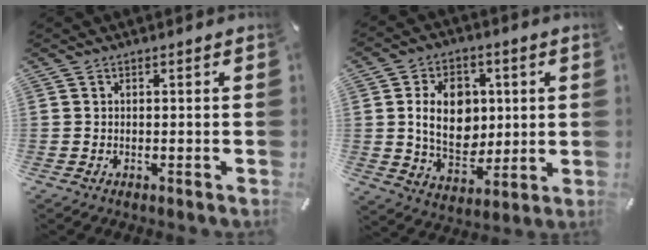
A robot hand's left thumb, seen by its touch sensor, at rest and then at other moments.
{"total": 13.4, "force": [1.7, 10.5, 8.2], "torque": [-0.142, 0.005, 0.030]}